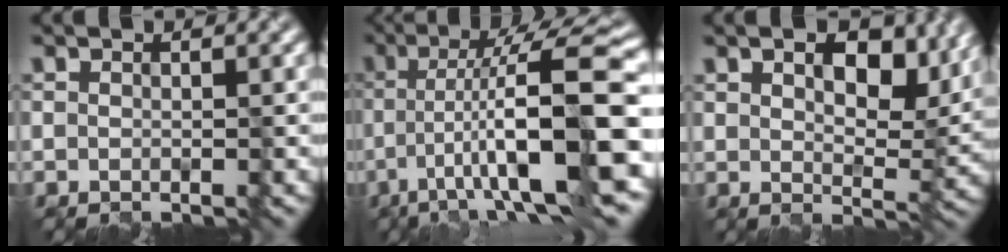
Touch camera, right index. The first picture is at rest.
{"total": 12.7, "force": [-3.3, 2.5, 12.0], "torque": [-0.186, 0.018, -0.049]}
{"total": 7.8, "force": [3.9, 3.8, 5.5], "torque": [-0.083, 0.002, 0.066]}